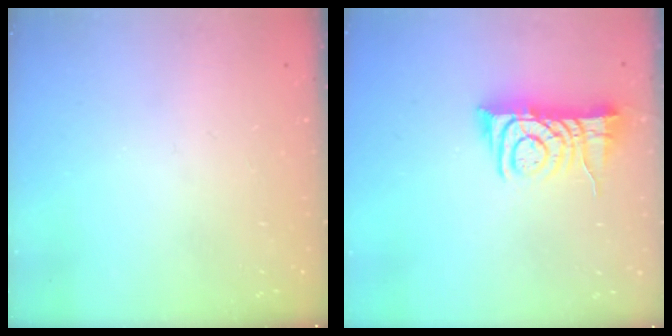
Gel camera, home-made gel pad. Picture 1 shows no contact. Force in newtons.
{"total": 9.1, "press": 9.1, "slide": 1.2}